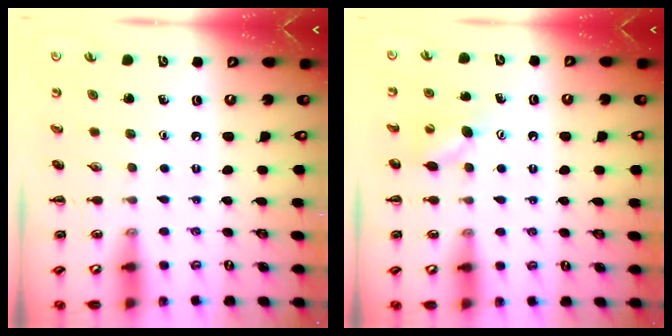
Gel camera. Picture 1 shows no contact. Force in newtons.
{"total": 7.8, "press": 7.7, "slide": 1.1}